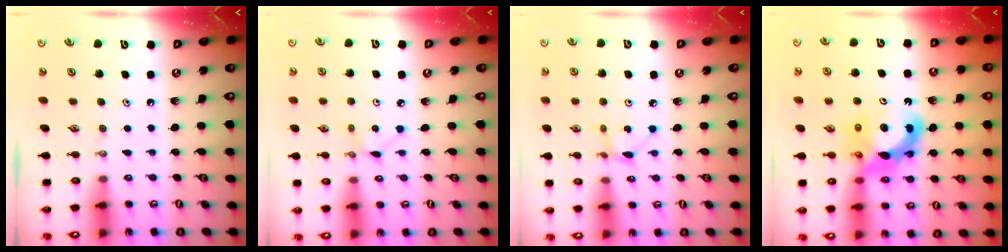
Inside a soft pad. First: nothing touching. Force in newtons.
{"total": 1.9, "press": 1.9, "slide": 0.2}
{"total": 2.0, "press": 2.0, "slide": 0.3}
{"total": 11.4, "press": 11.4, "slide": 1.3}